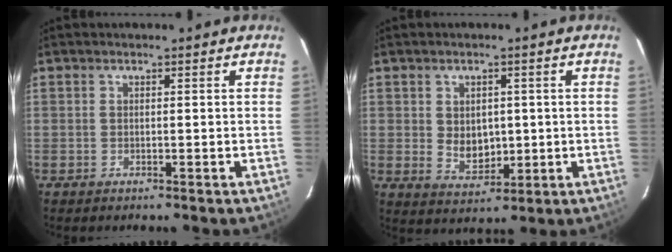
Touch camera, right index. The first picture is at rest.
{"total": 6.1, "force": [0.2, 4.6, 4.0], "torque": [-0.068, -0.003, 0.016]}